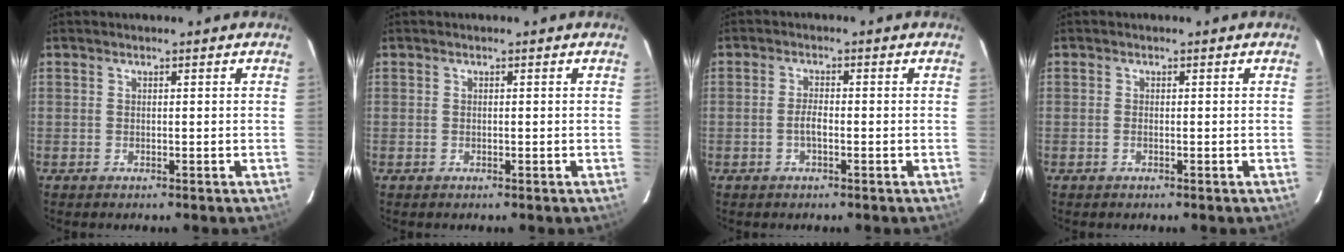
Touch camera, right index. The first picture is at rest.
{"total": 0.0}
{"total": 2.3, "force": [-0.8, 0.7, 2.1], "torque": [-0.043, 0.003, -0.016]}
{"total": 0.6, "force": [-0.2, 0.2, 0.5], "torque": [-0.012, 0.000, -0.005]}